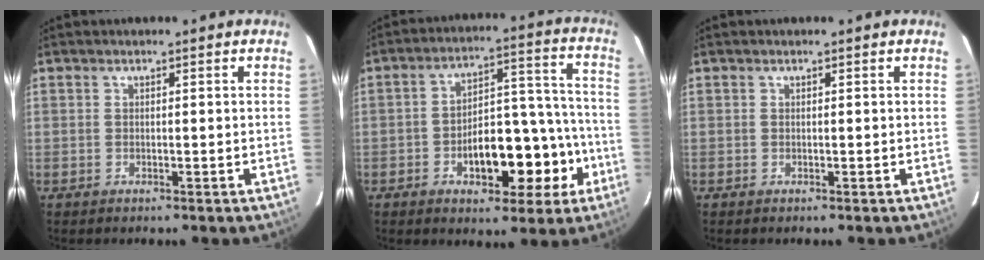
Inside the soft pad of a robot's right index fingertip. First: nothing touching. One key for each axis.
{"total": 13.8, "fx": -4.8, "fy": 6.2, "fz": 11.3, "tx": -0.156, "ty": 0.041, "tz": -0.062}
{"total": 0.0}